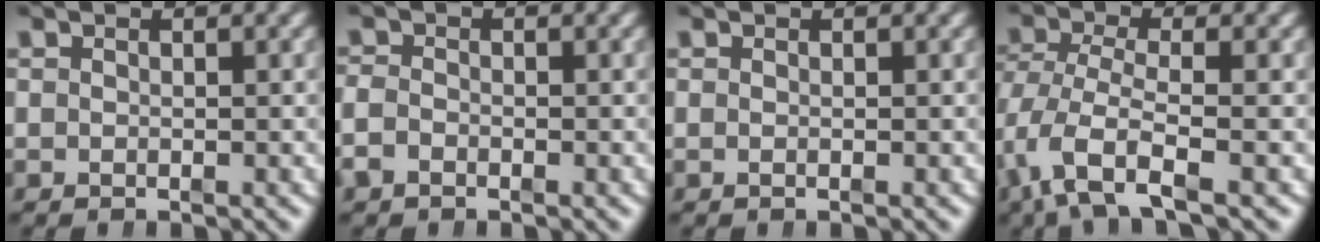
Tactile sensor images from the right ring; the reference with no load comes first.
{"total": 1.9, "force": [-1.2, 1.3, 0.7], "torque": [-0.021, -0.012, -0.019]}
{"total": 0.0}
{"total": 4.0, "force": [-1.6, 1.6, 3.3], "torque": [-0.094, -0.033, -0.009]}